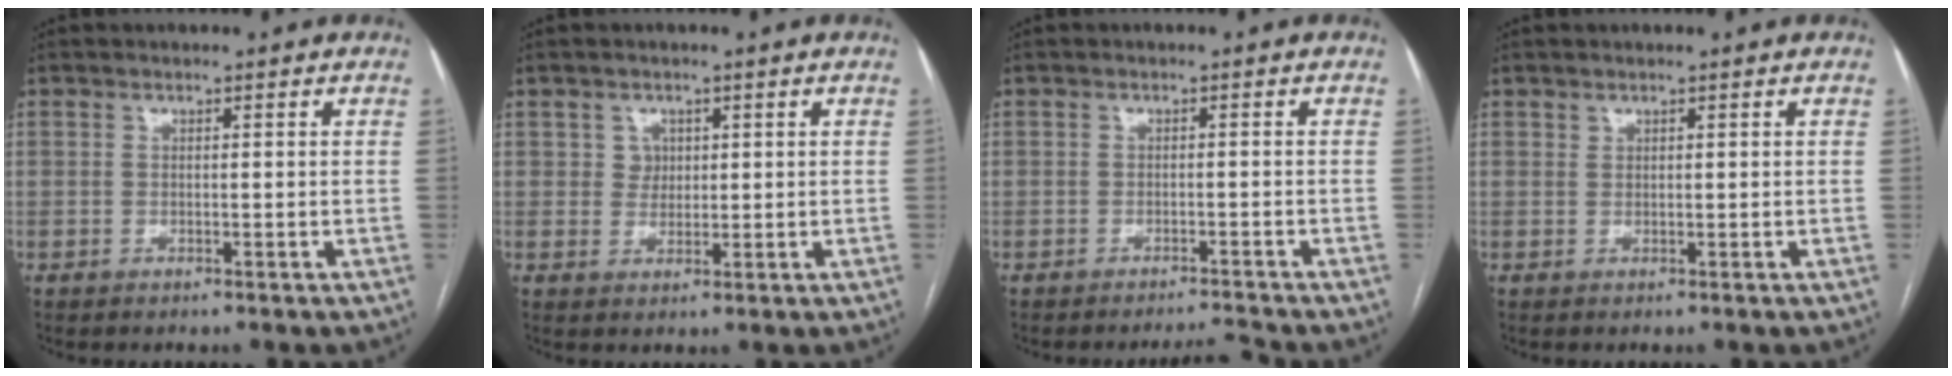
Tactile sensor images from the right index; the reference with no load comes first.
{"total": 2.3, "force": [0.8, 2.0, 0.5], "torque": [-0.004, -0.001, 0.012]}
{"total": 2.5, "force": [-2.3, -1.0, -0.4], "torque": [0.005, -0.009, -0.030]}
{"total": 0.6, "force": [0.5, 0.3, 0.0], "torque": [0.003, -0.003, 0.006]}